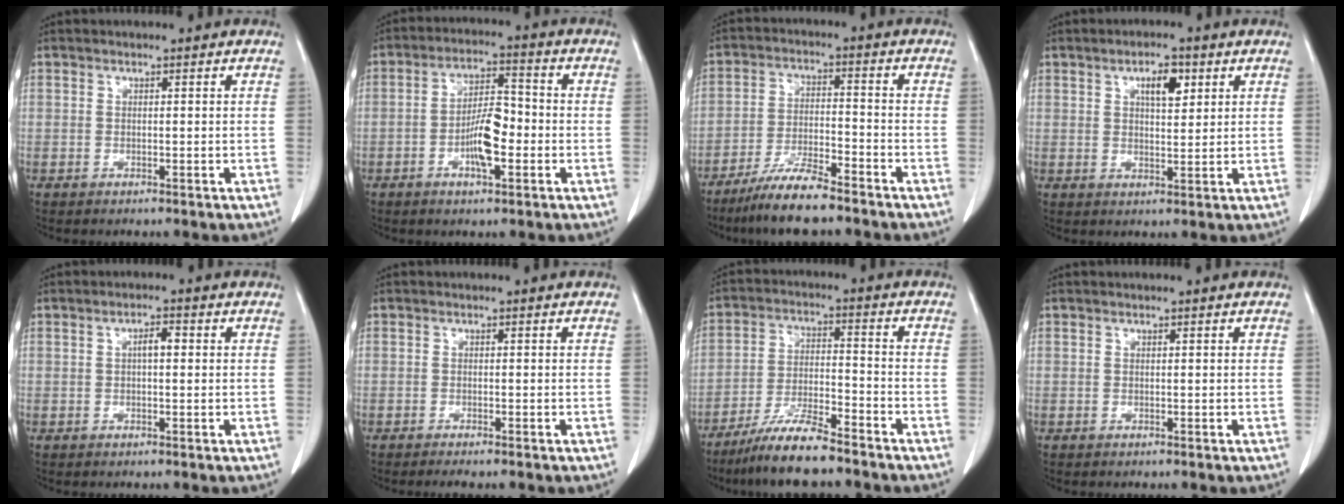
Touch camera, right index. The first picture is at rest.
{"total": 7.6, "force": [-2.0, 2.3, 6.9], "torque": [-0.131, 0.009, -0.038]}
{"total": 8.5, "force": [-7.0, 0.9, 4.8], "torque": [-0.092, -0.019, -0.129]}
{"total": 4.7, "force": [2.1, 1.7, 3.8], "torque": [-0.063, 0.001, 0.035]}
{"total": 2.3, "force": [0.3, 0.7, 2.1], "torque": [-0.035, 0.005, 0.004]}
{"total": 2.1, "force": [-1.8, -0.1, 1.1], "torque": [-0.014, -0.004, -0.024]}
{"total": 9.3, "force": [-7.7, 0.9, 5.1], "torque": [-0.097, -0.018, -0.143]}
{"total": 0.0}